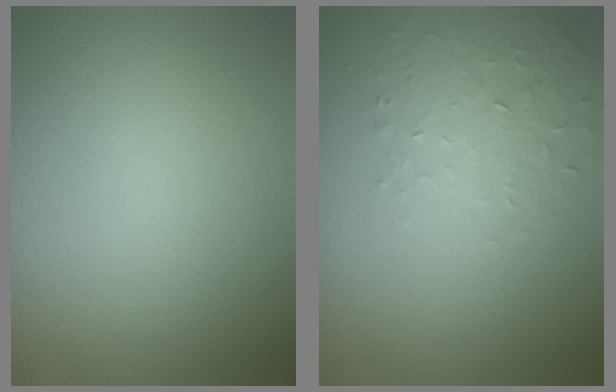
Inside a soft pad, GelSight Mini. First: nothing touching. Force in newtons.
{"total": 1.6, "press": 1.1, "slide": 1.2}